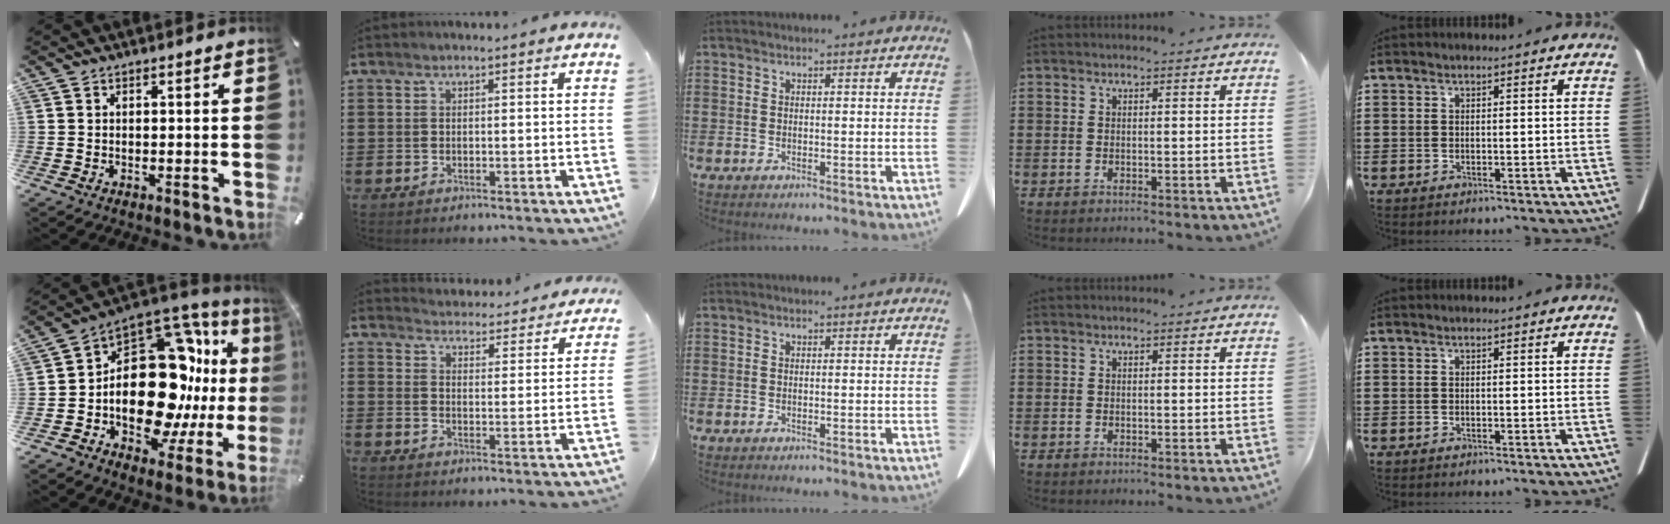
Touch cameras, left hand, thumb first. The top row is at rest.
{"thumb": {"total": 24.6, "force": [-0.7, 14.7, 19.8], "torque": [-0.334, -0.040, 0.001]}, "index": {"total": 4.2, "force": [4.2, 0.1, -0.2], "torque": [-0.010, -0.034, 0.071]}}